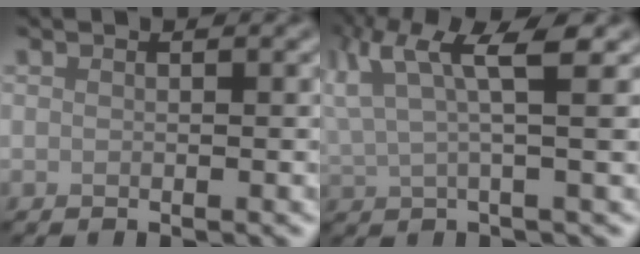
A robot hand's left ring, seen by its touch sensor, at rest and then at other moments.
{"total": 6.2, "force": [3.0, 1.3, 5.2], "torque": [-0.110, 0.010, 0.060]}